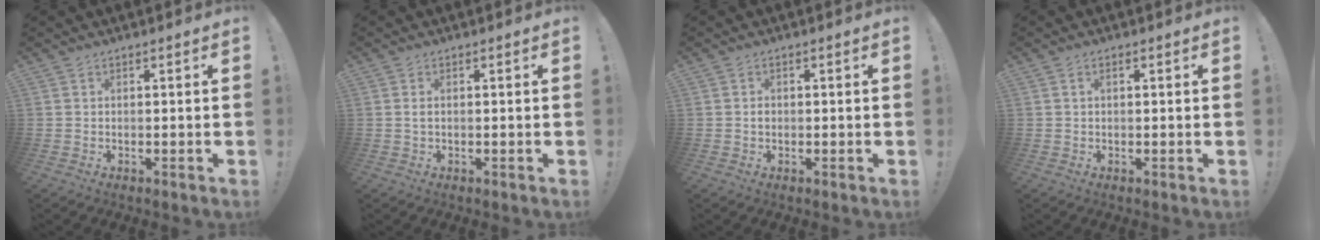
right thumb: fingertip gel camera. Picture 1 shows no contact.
{"total": 1.1, "force": [0.2, 0.4, 1.0], "torque": [-0.021, 0.003, 0.003]}
{"total": 0.9, "force": [-0.2, 0.7, 0.4], "torque": [0.000, 0.000, -0.005]}
{"total": 1.1, "force": [0.4, 0.6, 0.9], "torque": [-0.011, 0.000, 0.006]}